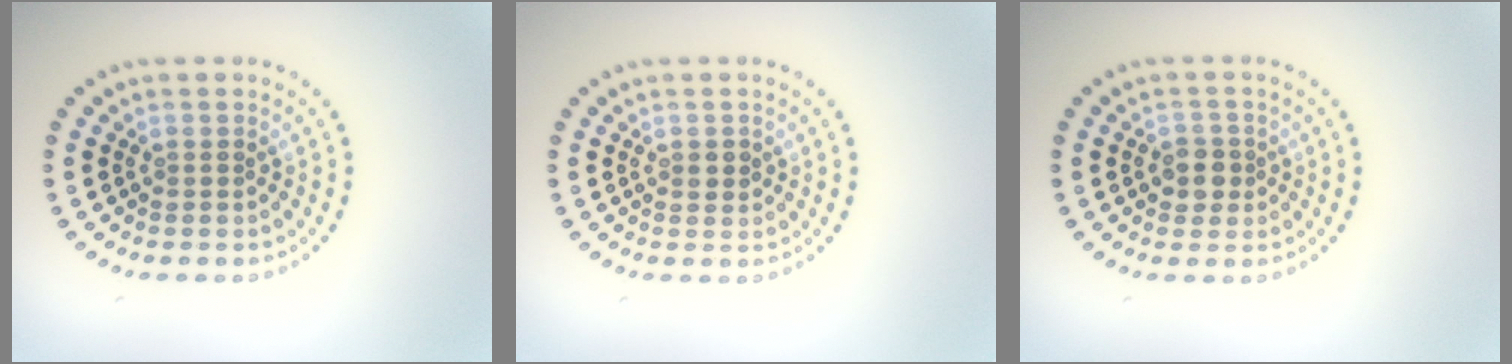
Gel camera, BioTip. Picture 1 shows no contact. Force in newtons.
{"total": 1.1, "press": 1.1, "slide": 0.2}
{"total": 2.1, "press": 2.0, "slide": 0.8}